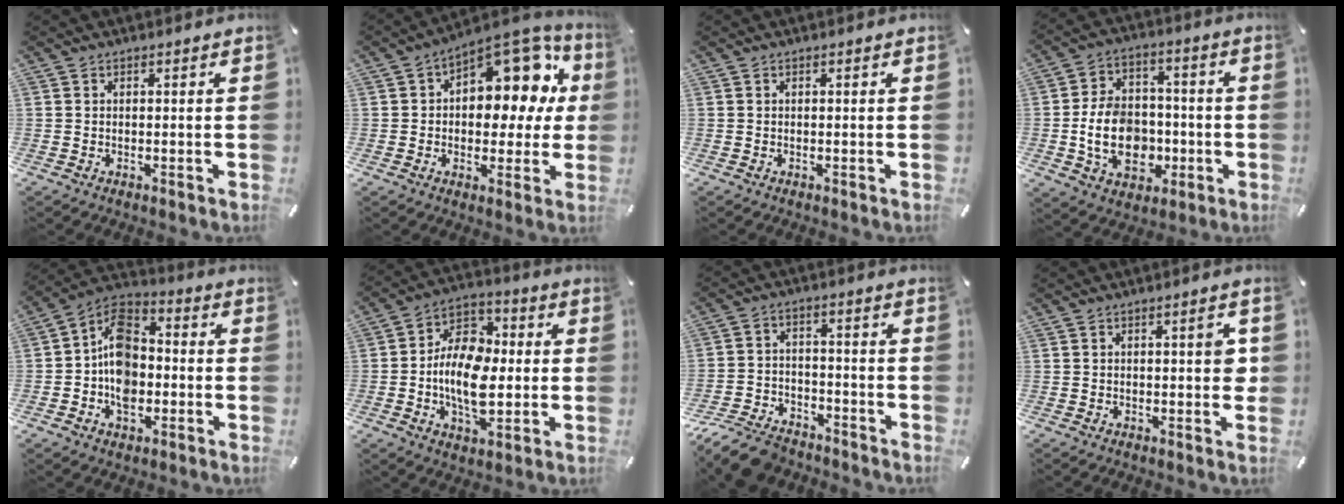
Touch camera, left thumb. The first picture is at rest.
{"total": 15.5, "force": [5.9, 9.7, 10.5], "torque": [-0.122, -0.053, 0.101]}
{"total": 0.0}
{"total": 14.3, "force": [-2.6, 10.8, 9.0], "torque": [-0.177, 0.013, -0.043]}
{"total": 11.5, "force": [-2.2, 8.7, 7.1], "torque": [-0.136, 0.018, -0.041]}
{"total": 14.7, "force": [-2.1, 10.0, 10.5], "torque": [-0.220, 0.007, -0.040]}
{"total": 10.6, "force": [-8.6, 4.7, 4.0], "torque": [-0.067, 0.050, -0.162]}
{"total": 3.7, "force": [0.6, 1.3, 3.4], "torque": [-0.042, -0.001, 0.002]}